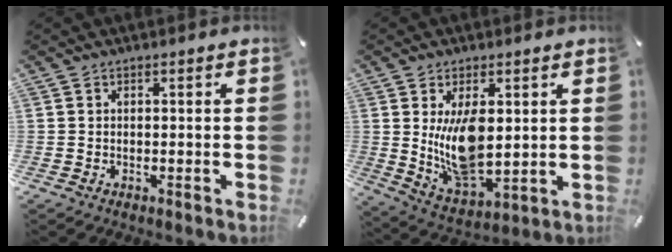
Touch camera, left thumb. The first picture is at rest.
{"total": 12.3, "force": [2.7, 6.7, 9.9], "torque": [-0.185, -0.022, 0.049]}